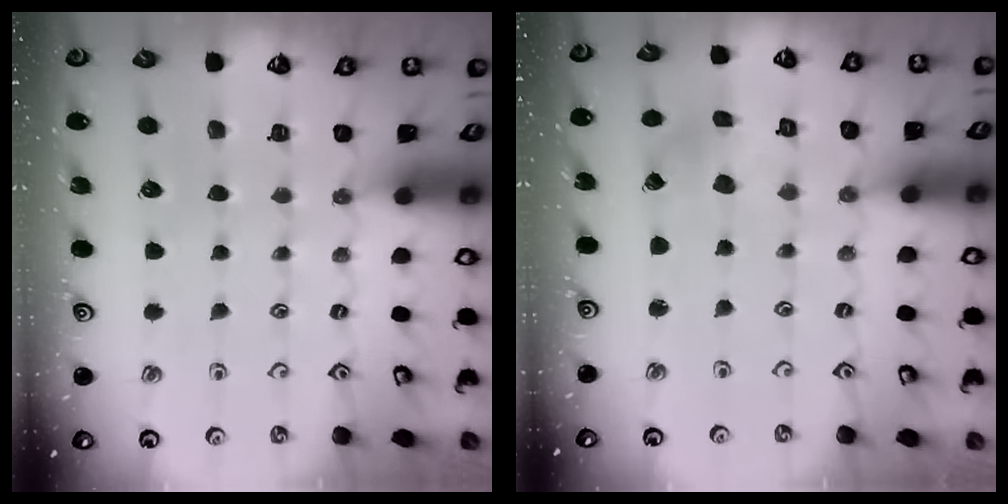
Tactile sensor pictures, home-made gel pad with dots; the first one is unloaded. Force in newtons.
{"total": 1.4, "press": 1.4, "slide": 0.2}